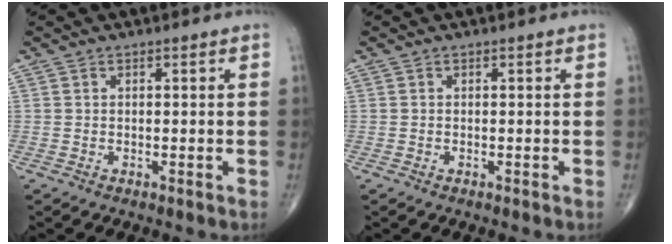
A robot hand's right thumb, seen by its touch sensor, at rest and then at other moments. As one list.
[{"total": 0.0}]